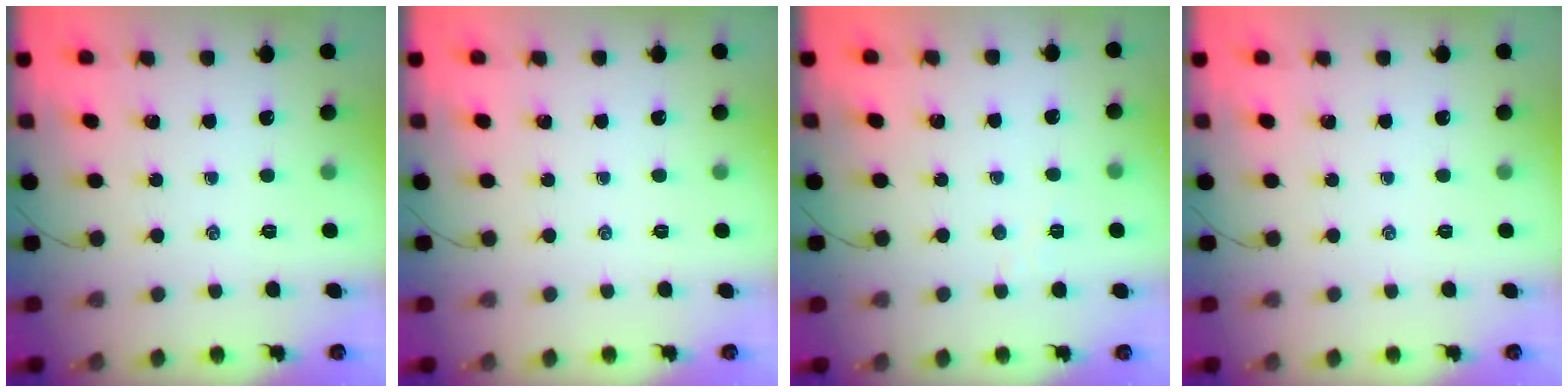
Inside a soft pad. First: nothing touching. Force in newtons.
{"total": 0.0}
{"total": 2.2, "press": 2.1, "slide": 0.7}
{"total": 0.0}